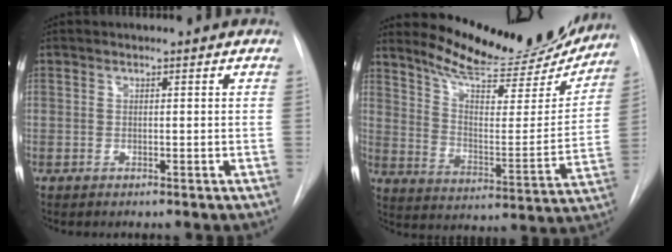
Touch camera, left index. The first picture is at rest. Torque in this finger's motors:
{"motor_torque": [1.02, -1.12, 0.21, 0.05]}